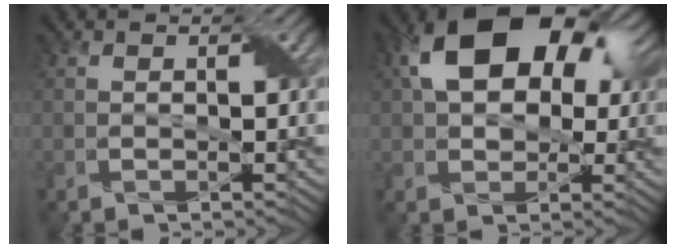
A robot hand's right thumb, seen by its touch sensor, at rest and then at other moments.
{"total": 15.0, "force": [4.5, 9.9, 10.3], "torque": [-0.185, 0.046, 0.066]}